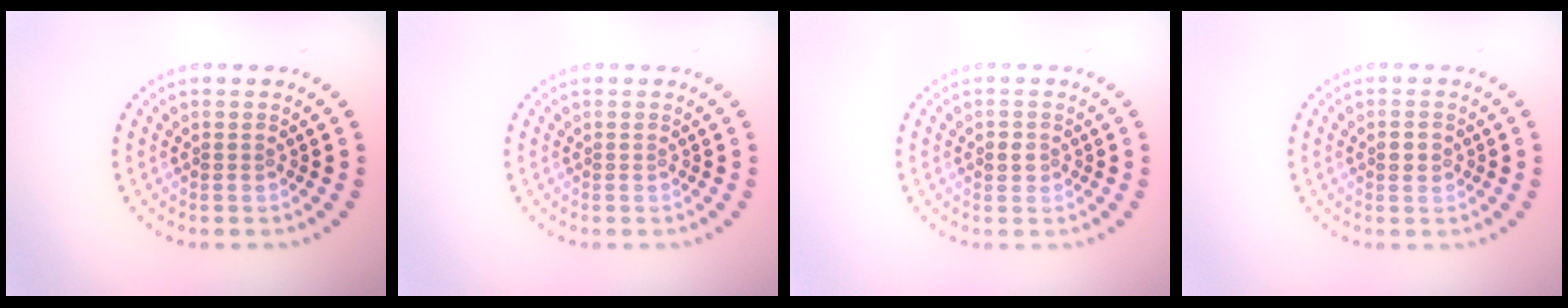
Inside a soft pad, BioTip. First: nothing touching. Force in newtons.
{"total": 0.0}
{"total": 1.1, "press": 1.0, "slide": 0.3}
{"total": 1.1, "press": 1.1, "slide": 0.1}